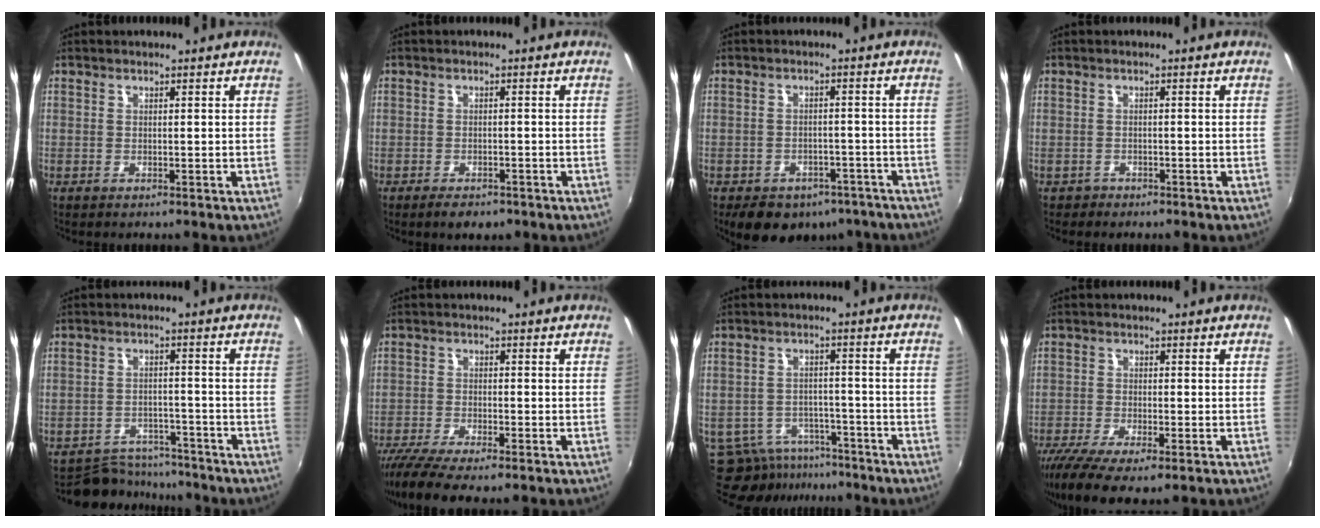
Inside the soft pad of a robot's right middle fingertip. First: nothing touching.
{"total": 3.6, "force": [-2.6, 1.6, 1.8], "torque": [-0.042, -0.010, -0.040]}
{"total": 13.1, "force": [-9.3, 7.6, 5.1], "torque": [-0.111, 0.009, -0.108]}
{"total": 1.6, "force": [-1.1, 1.1, 0.1], "torque": [-0.008, -0.001, -0.018]}
{"total": 8.4, "force": [-7.9, 3.0, 0.7], "torque": [-0.031, 0.012, -0.116]}
{"total": 8.1, "force": [-6.8, 0.9, 4.4], "torque": [-0.113, -0.033, -0.122]}
{"total": 11.0, "force": [-9.1, 5.5, 2.8], "torque": [-0.064, 0.005, -0.130]}
{"total": 9.4, "force": [-6.6, 2.3, 6.4], "torque": [-0.150, -0.043, -0.118]}